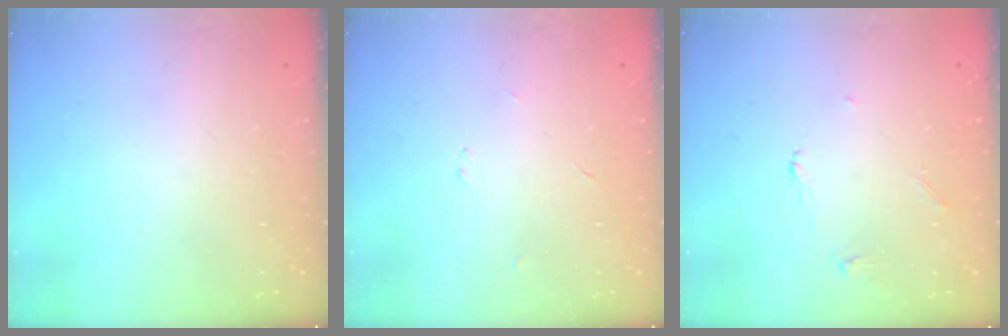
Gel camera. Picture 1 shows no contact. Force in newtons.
{"total": 2.2, "press": 2.2, "slide": 0.2}
{"total": 2.7, "press": 2.7, "slide": 0.3}